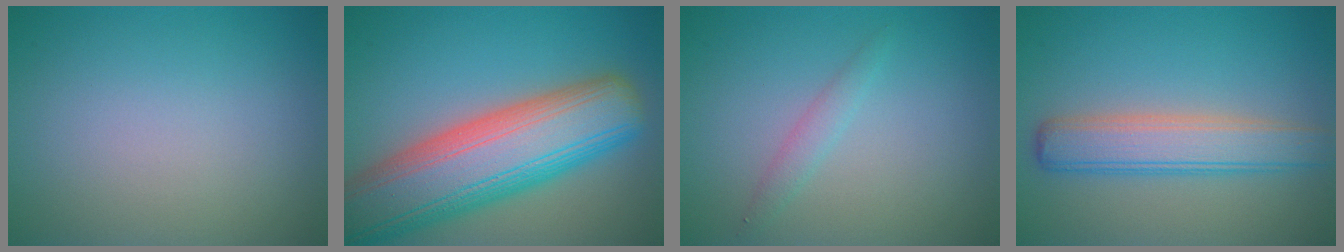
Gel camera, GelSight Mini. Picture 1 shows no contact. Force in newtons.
{"total": 12.9, "press": 12.9, "slide": 0.8}
{"total": 1.2, "press": 1.2, "slide": 0.1}
{"total": 4.7, "press": 4.7, "slide": 0.3}